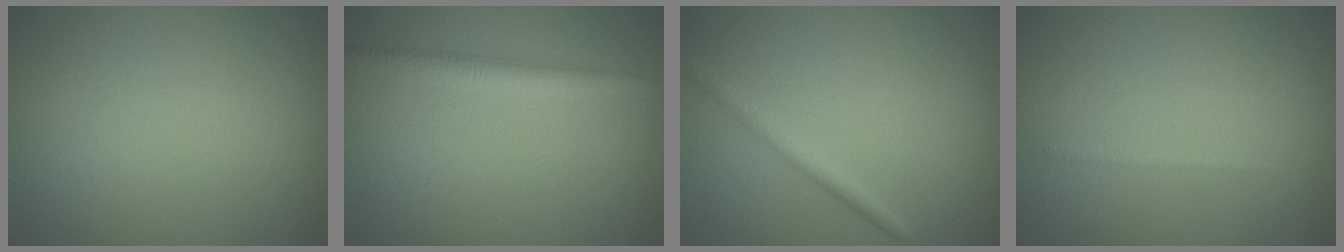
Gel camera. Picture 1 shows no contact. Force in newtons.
{"total": 2.6, "press": 2.6, "slide": 0.1}
{"total": 1.7, "press": 1.7, "slide": 0.1}
{"total": 0.5, "press": 0.5, "slide": 0.1}